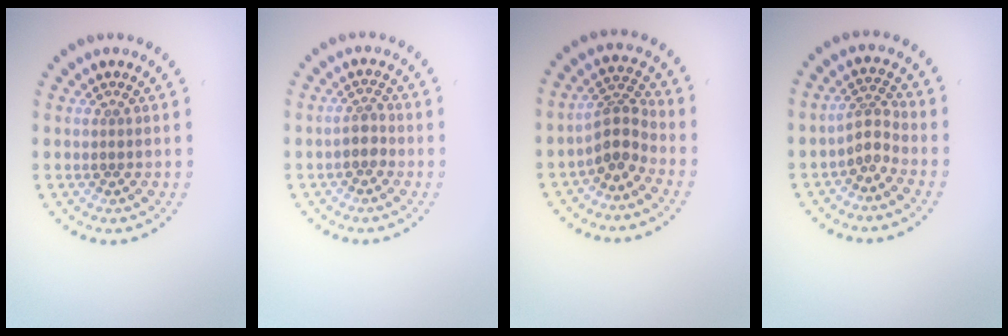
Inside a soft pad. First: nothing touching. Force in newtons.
{"total": 1.6, "press": 1.4, "slide": 0.7}
{"total": 3.2, "press": 2.4, "slide": 2.1}
{"total": 2.2, "press": 1.4, "slide": 1.7}